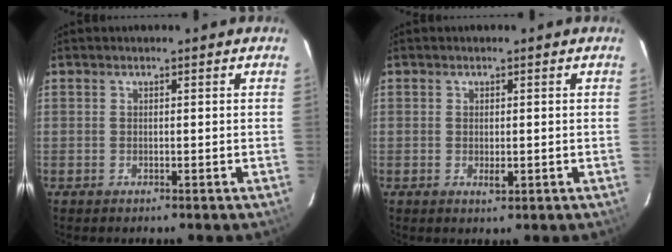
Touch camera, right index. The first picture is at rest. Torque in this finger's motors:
{"motor_torque": [0.27, 0.03, 0.12, 0.03]}